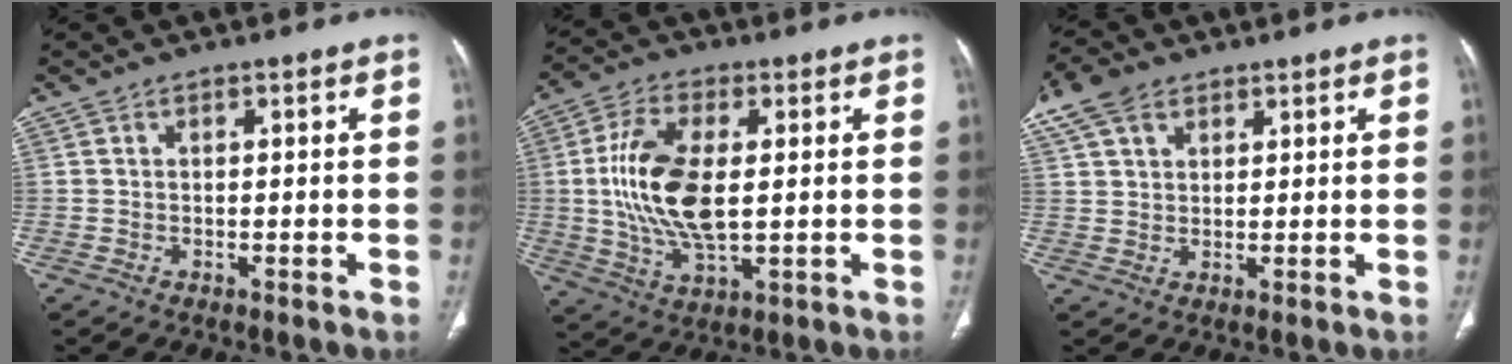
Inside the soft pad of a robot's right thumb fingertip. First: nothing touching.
{"total": 14.6, "force": [0.9, 7.0, 12.7], "torque": [-0.259, -0.005, 0.020]}
{"total": 7.9, "force": [4.7, 4.8, 4.1], "torque": [-0.080, 0.010, 0.096]}